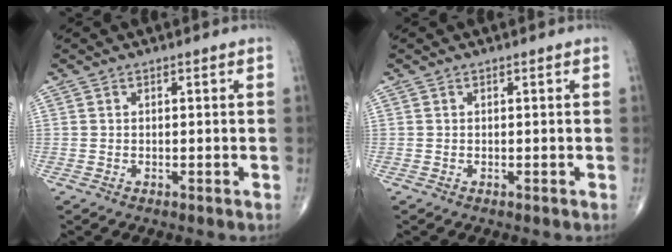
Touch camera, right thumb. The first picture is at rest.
{"total": 0.0}